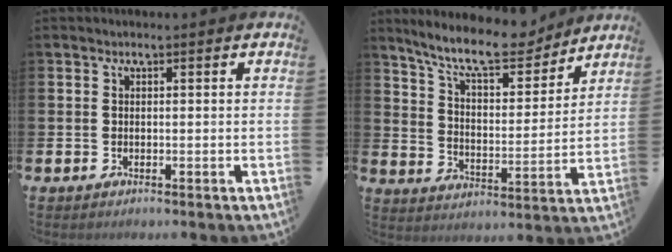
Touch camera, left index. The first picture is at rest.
{"total": 10.8, "force": [9.7, 2.4, 4.1], "torque": [-0.102, -0.058, 0.170]}